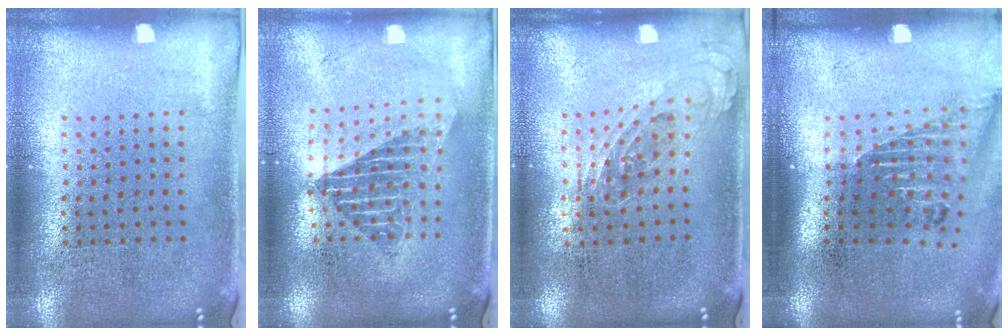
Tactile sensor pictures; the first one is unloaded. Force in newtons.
{"total": 1.7, "press": 1.4, "slide": 1.0}
{"total": 0.8, "press": 0.7, "slide": 0.4}
{"total": 1.6, "press": 1.2, "slide": 1.0}